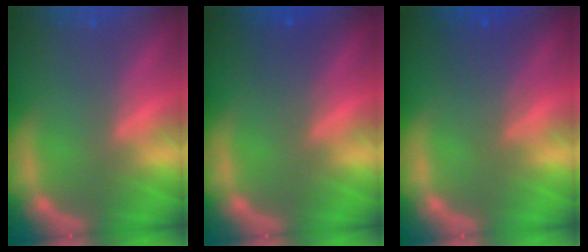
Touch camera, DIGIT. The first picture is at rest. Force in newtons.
{"total": 2.0}
{"total": 3.0}